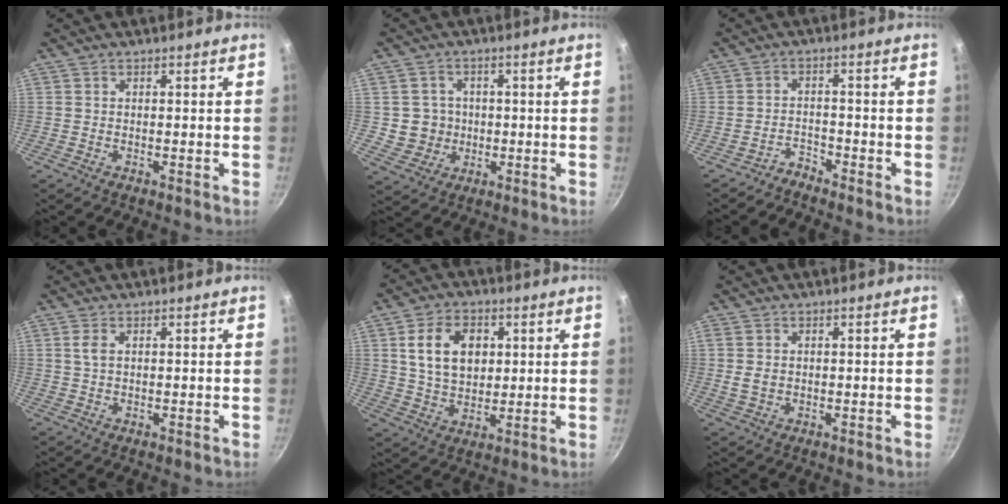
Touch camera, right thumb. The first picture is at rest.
{"total": 6.0, "force": [0.0, 5.9, 1.1], "torque": [0.014, 0.014, 0.007]}
{"total": 2.4, "force": [-2.4, 0.5, -0.2], "torque": [0.011, 0.024, -0.047]}
{"total": 2.1, "force": [0.7, 1.2, 1.6], "torque": [-0.033, -0.002, 0.015]}
{"total": 11.6, "force": [2.9, 8.1, 7.7], "torque": [-0.111, -0.007, 0.054]}
{"total": 2.7, "force": [0.2, 2.0, 1.8], "torque": [-0.033, -0.001, 0.006]}